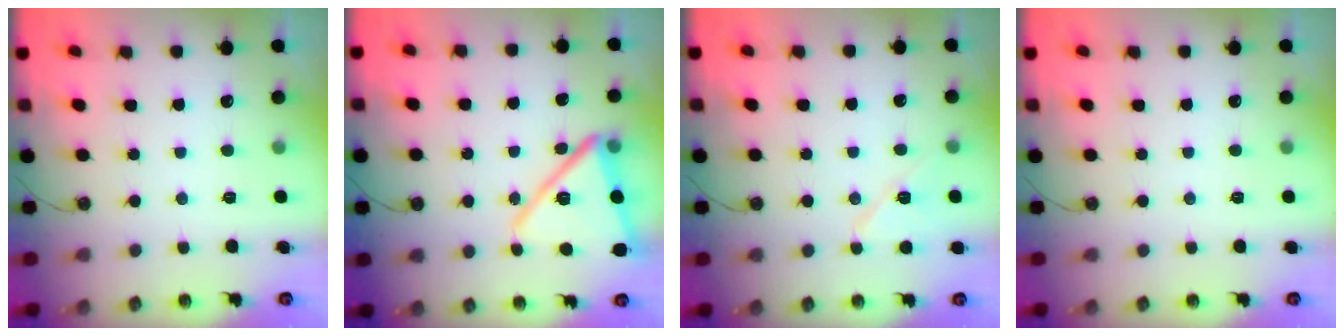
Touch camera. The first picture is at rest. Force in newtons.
{"total": 16.6, "press": 16.5, "slide": 1.9}
{"total": 8.5, "press": 8.4, "slide": 1.1}
{"total": 0.0}